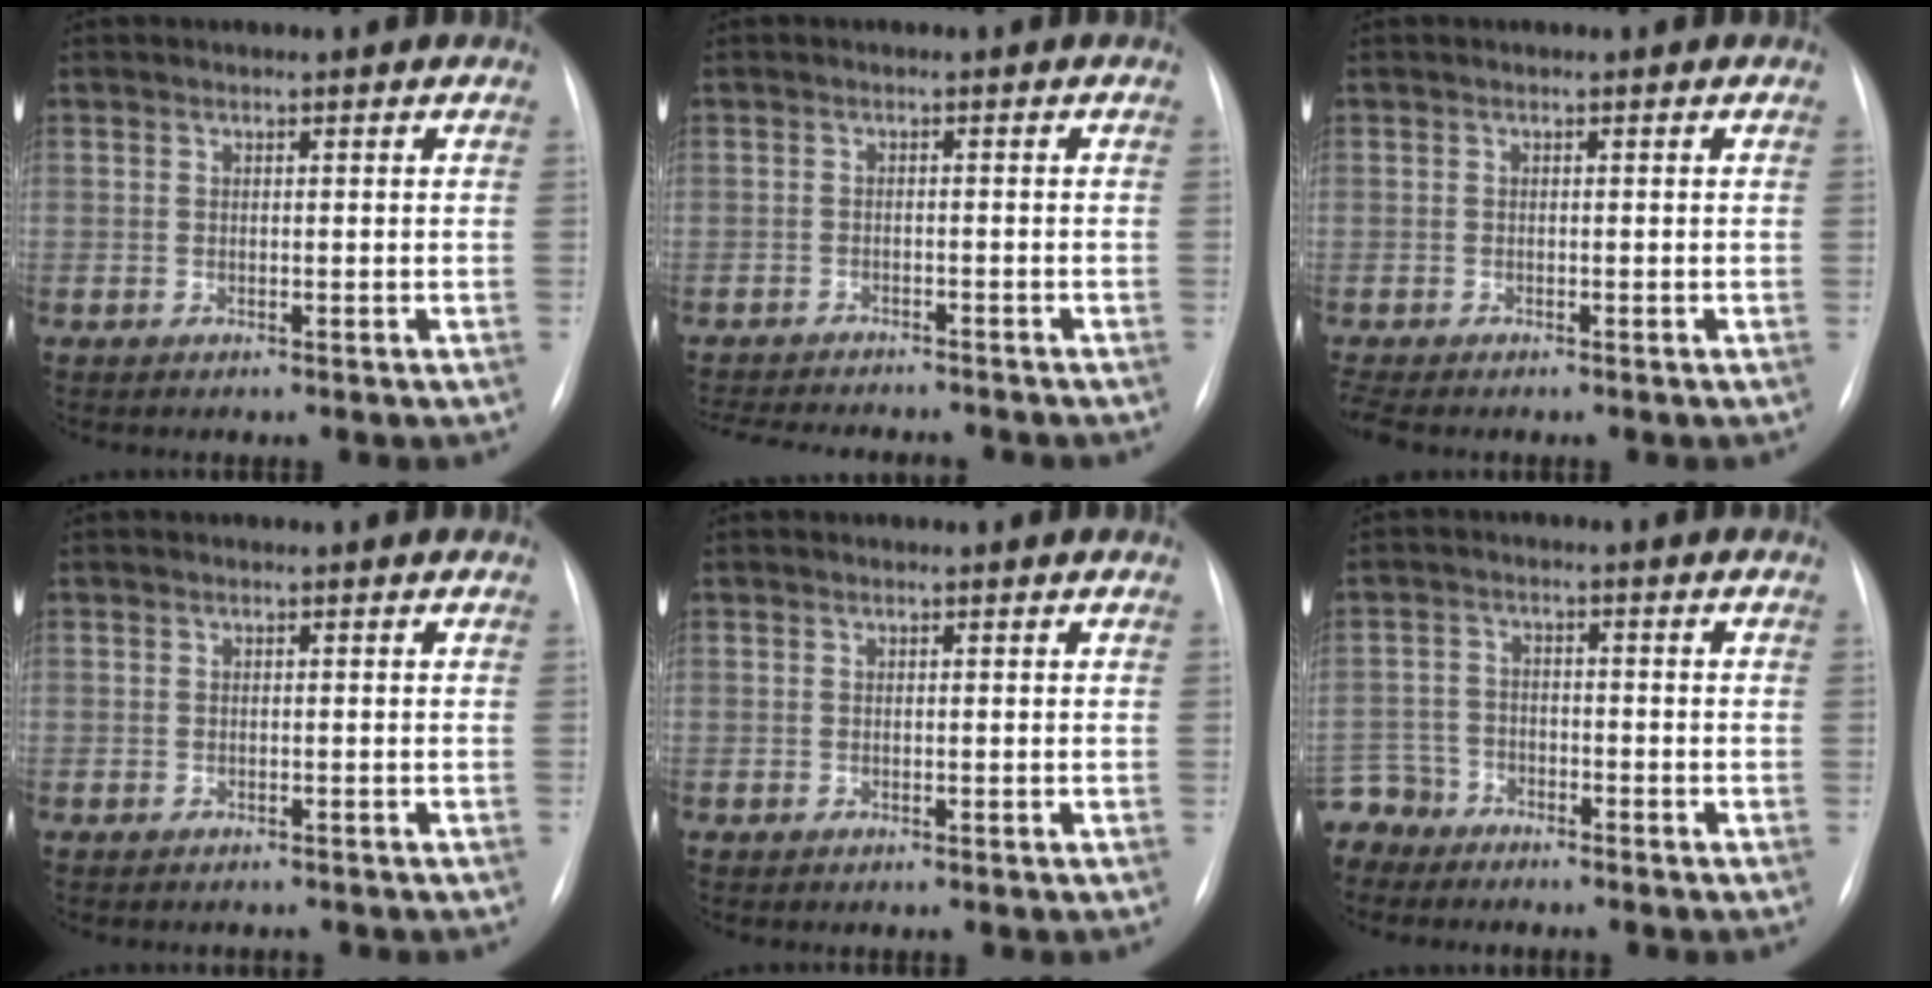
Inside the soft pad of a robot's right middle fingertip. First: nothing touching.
{"total": 13.3, "force": [-12.1, 2.5, 4.8], "torque": [-0.094, -0.010, -0.160]}
{"total": 2.4, "force": [-2.0, 0.6, 1.2], "torque": [-0.022, -0.005, -0.029]}
{"total": 1.1, "force": [-0.9, 0.6, 0.0], "torque": [-0.003, 0.002, -0.012]}
{"total": 0.0}
{"total": 6.3, "force": [-5.5, 3.0, -0.1], "torque": [0.003, -0.005, -0.110]}